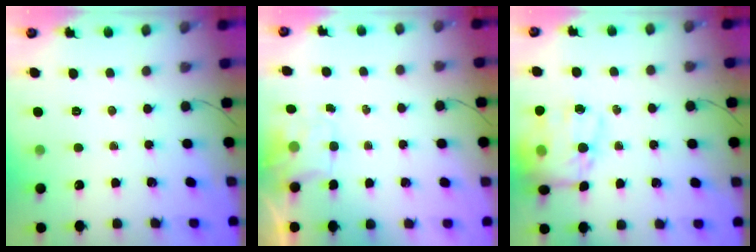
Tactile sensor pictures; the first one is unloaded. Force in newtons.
{"total": 1.5, "press": 1.3, "slide": 0.8}
{"total": 15.2, "press": 14.8, "slide": 3.5}